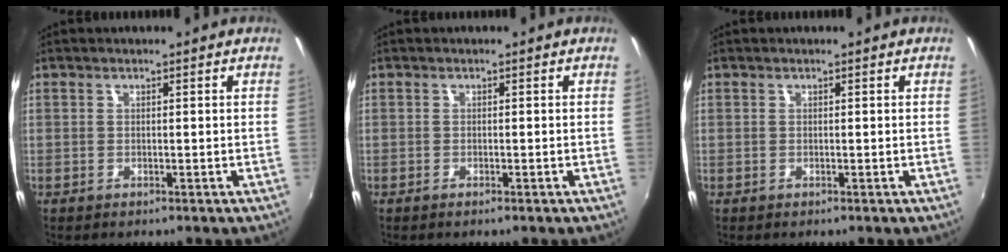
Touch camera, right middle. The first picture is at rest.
{"total": 0.6, "force": [-0.5, 0.0, 0.3], "torque": [-0.007, -0.001, -0.008]}
{"total": 0.0}